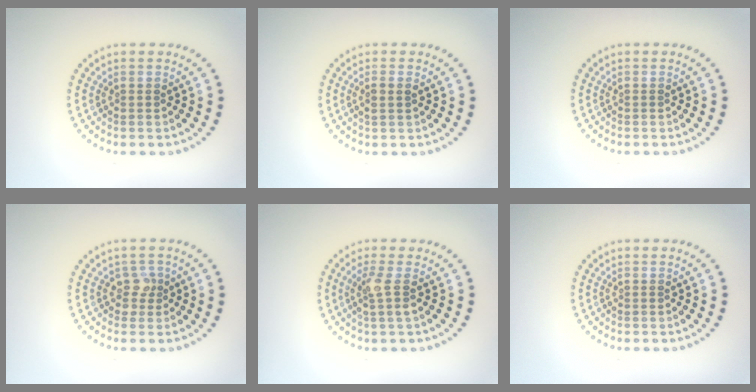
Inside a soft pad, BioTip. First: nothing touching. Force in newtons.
{"total": 1.2, "press": 1.1, "slide": 0.4}
{"total": 0.0}
{"total": 1.3, "press": 1.0, "slide": 0.8}
{"total": 2.0, "press": 1.6, "slide": 1.2}
{"total": 0.0}